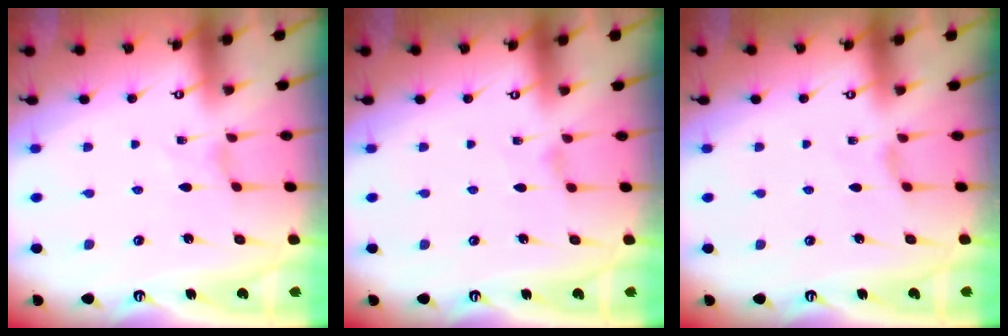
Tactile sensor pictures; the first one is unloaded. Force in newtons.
{"total": 1.5, "press": 1.4, "slide": 0.4}
{"total": 1.4, "press": 1.3, "slide": 0.4}